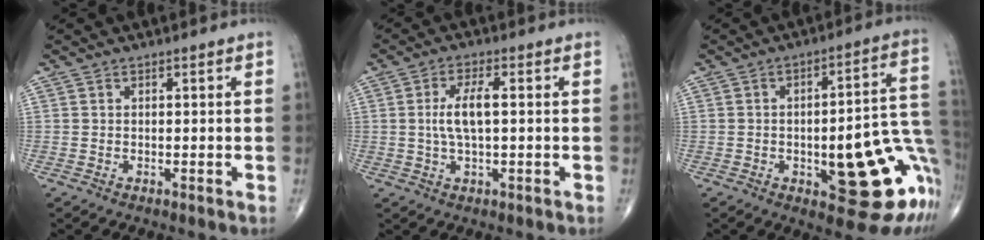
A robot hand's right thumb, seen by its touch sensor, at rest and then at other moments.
{"total": 5.8, "force": [0.4, 1.8, 5.5], "torque": [-0.124, 0.005, 0.006]}
{"total": 22.1, "force": [-5.6, 7.7, 20.0], "torque": [-0.186, 0.033, -0.052]}